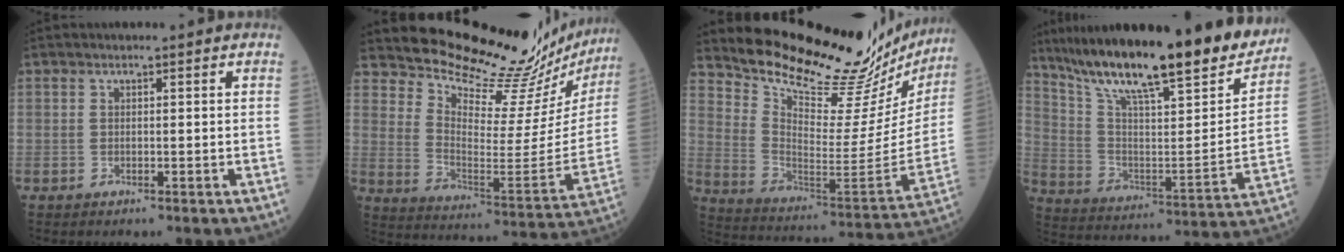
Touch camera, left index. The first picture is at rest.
{"total": 23.9, "force": [23.2, 2.8, 5.2], "torque": [-0.092, -0.130, 0.300]}
{"total": 27.9, "force": [26.2, 4.3, 8.7], "torque": [-0.146, -0.125, 0.352]}
{"total": 27.1, "force": [22.8, 2.8, 14.4], "torque": [-0.241, -0.043, 0.340]}